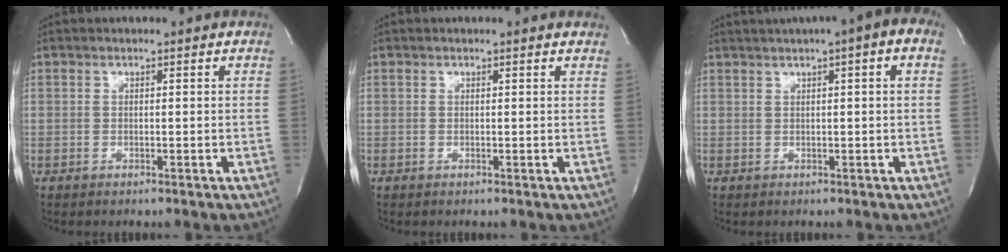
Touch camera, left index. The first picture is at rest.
{"total": 1.7, "force": [1.6, 0.2, 0.5], "torque": [-0.013, 0.001, 0.007]}
{"total": 7.3, "force": [3.7, 0.6, 6.3], "torque": [-0.088, 0.033, 0.049]}